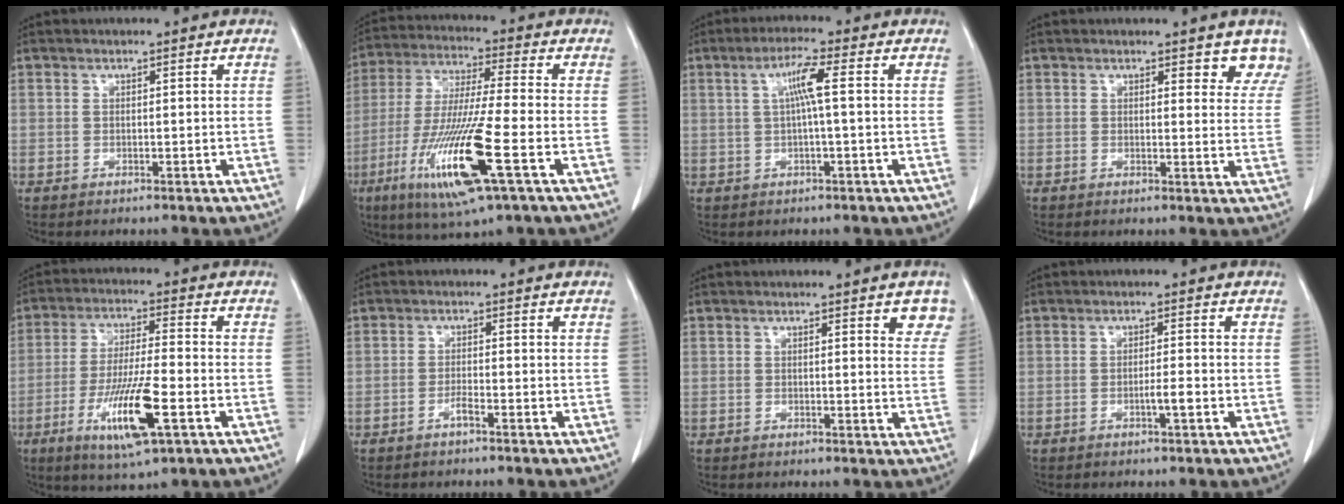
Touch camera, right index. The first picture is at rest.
{"total": 16.5, "force": [-6.2, 0.6, 15.2], "torque": [-0.314, -0.031, -0.112]}
{"total": 4.6, "force": [0.8, 0.1, 4.6], "torque": [-0.086, 0.011, 0.015]}
{"total": 5.1, "force": [4.4, 1.8, 1.8], "torque": [0.001, -0.015, 0.035]}
{"total": 12.3, "force": [-4.6, 1.3, 11.4], "torque": [-0.214, -0.021, -0.076]}
{"total": 1.6, "force": [-1.2, -0.1, 1.0], "torque": [-0.020, 0.001, -0.023]}
{"total": 4.2, "force": [2.8, 1.1, 3.0], "torque": [-0.024, -0.008, 0.020]}
{"total": 2.0, "force": [-0.8, 0.0, 1.8], "torque": [-0.032, -0.001, -0.015]}